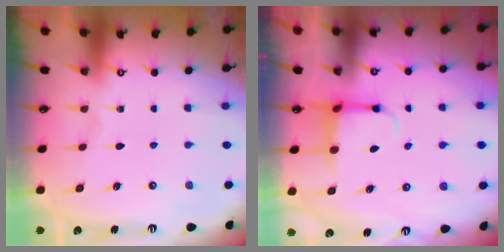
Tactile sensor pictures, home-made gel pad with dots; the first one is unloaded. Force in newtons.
{"total": 4.0, "press": 3.8, "slide": 1.3}